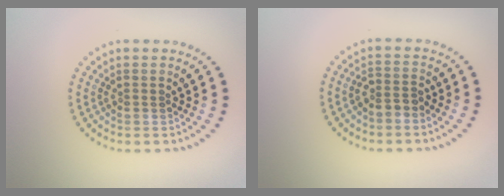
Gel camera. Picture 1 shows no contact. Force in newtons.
{"total": 1.8, "press": 1.5, "slide": 1.0}